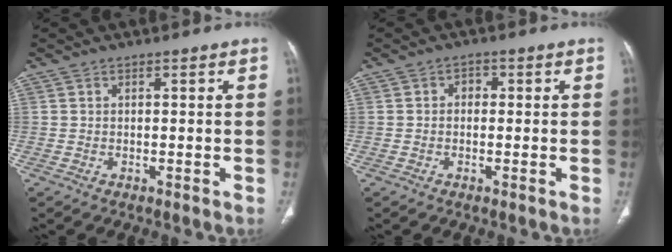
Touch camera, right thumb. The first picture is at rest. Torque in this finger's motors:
{"motor_torque": [-0.10, 0.61, 0.28, -0.21, -0.03]}